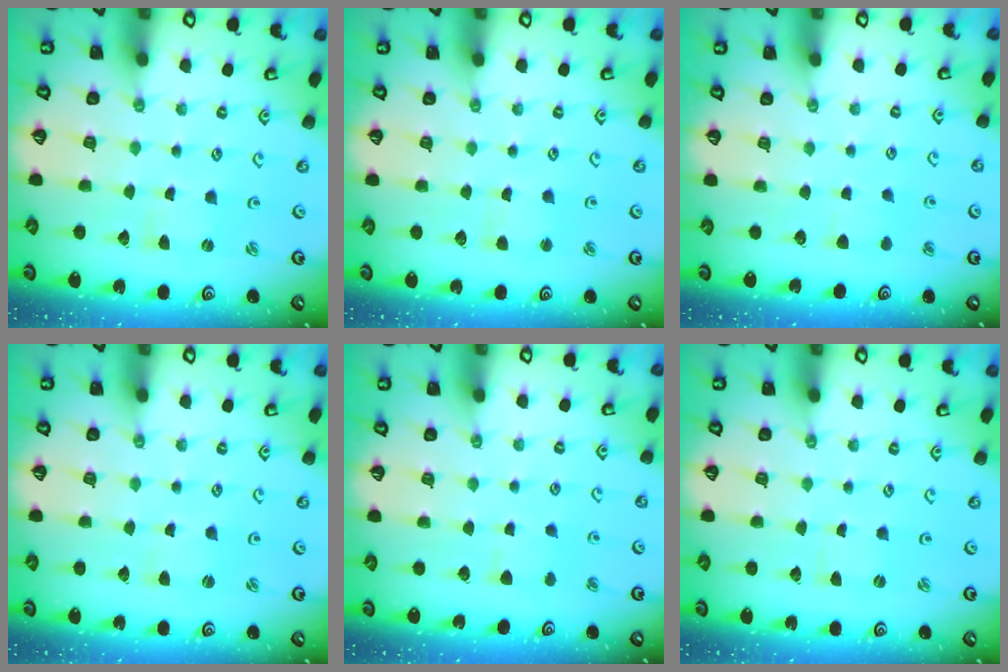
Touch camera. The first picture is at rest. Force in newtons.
{"total": 3.5, "press": 3.4, "slide": 0.3}
{"total": 4.0, "press": 3.9, "slide": 0.6}
{"total": 1.8, "press": 1.8, "slide": 0.3}
{"total": 4.9, "press": 4.8, "slide": 1.1}
{"total": 0.0}